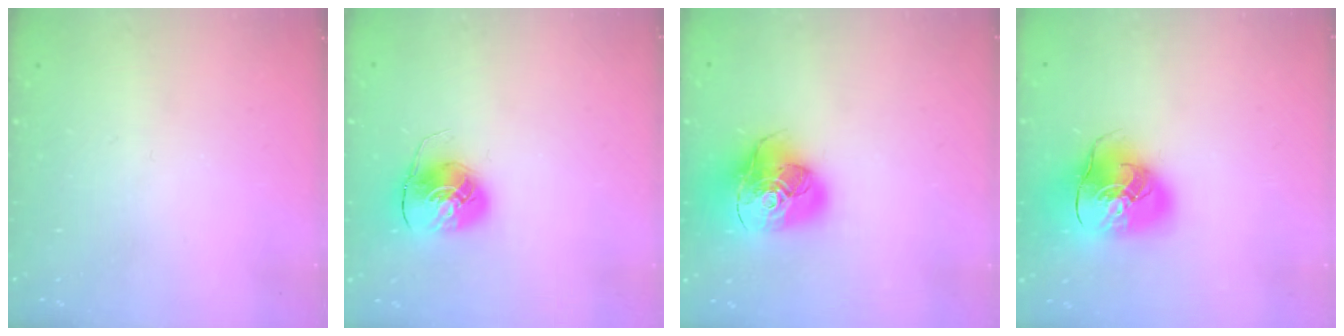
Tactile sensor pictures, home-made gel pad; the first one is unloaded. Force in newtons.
{"total": 8.6, "press": 8.6, "slide": 0.6}
{"total": 20.1, "press": 20.0, "slide": 2.6}
{"total": 16.3, "press": 16.1, "slide": 2.8}